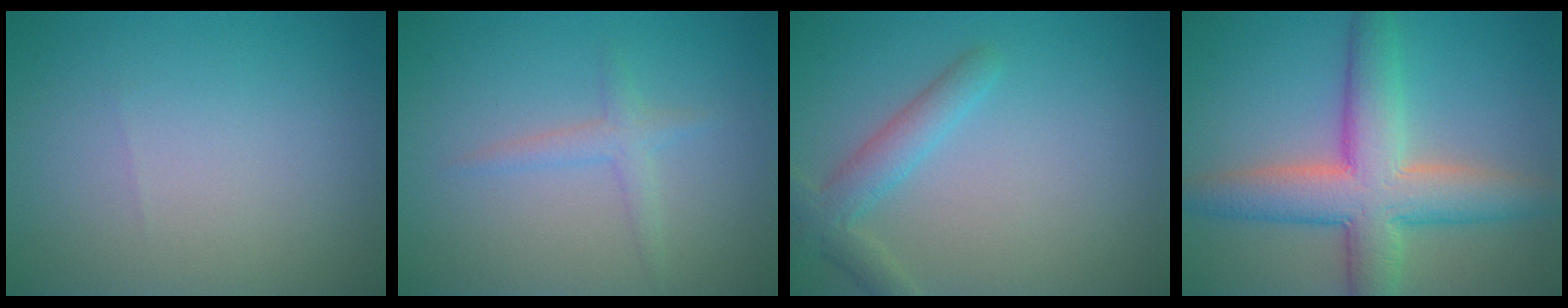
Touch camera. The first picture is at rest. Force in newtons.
{"total": 1.6, "press": 1.6, "slide": 0.0}
{"total": 3.0, "press": 3.0, "slide": 0.2}
{"total": 8.0, "press": 8.0, "slide": 0.7}